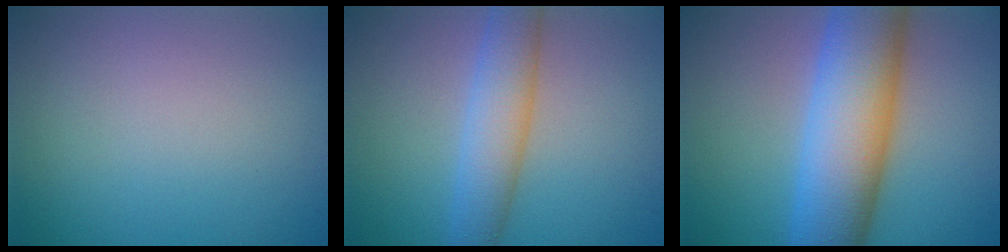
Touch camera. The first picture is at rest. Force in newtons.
{"total": 4.7, "press": 4.7, "slide": 0.2}
{"total": 11.2, "press": 11.2, "slide": 0.4}